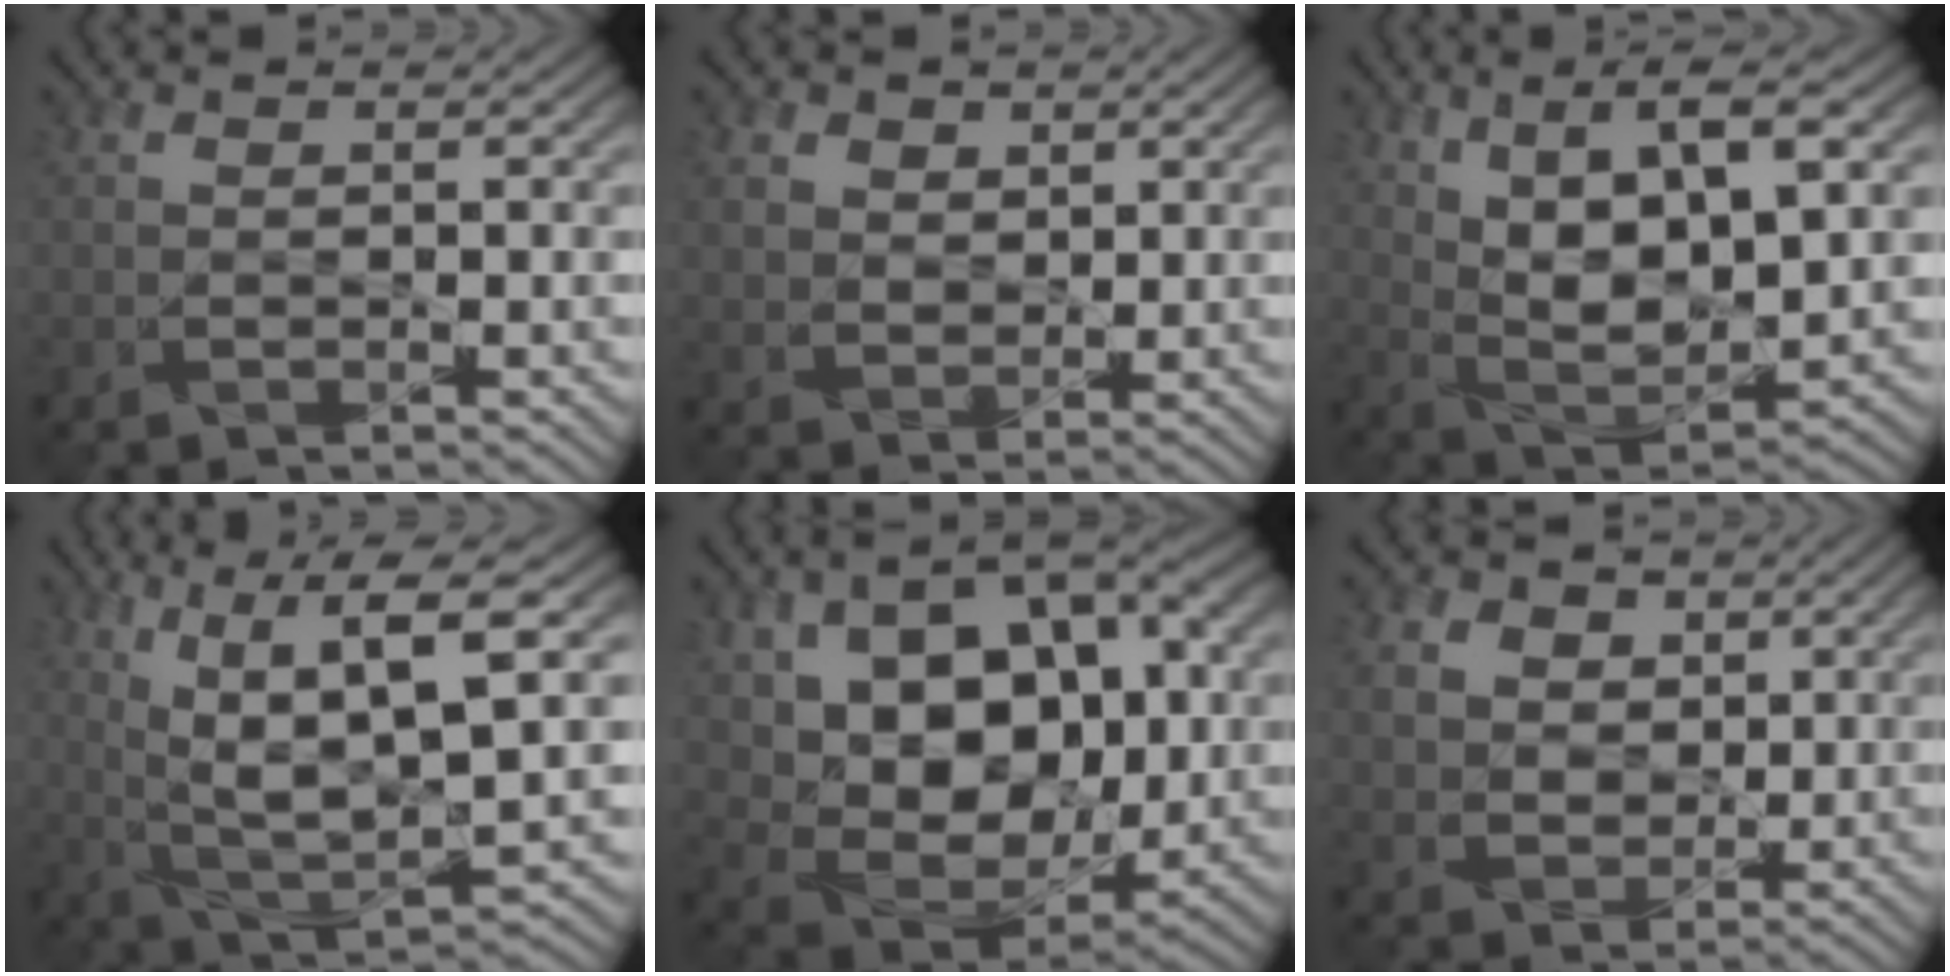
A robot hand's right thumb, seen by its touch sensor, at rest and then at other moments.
{"total": 4.1, "force": [2.1, 3.1, 1.8], "torque": [-0.064, -0.009, 0.041]}
{"total": 12.6, "force": [4.5, 5.4, 10.5], "torque": [-0.203, -0.006, 0.087]}
{"total": 13.4, "force": [4.0, 4.6, 11.9], "torque": [-0.238, 0.000, 0.076]}
{"total": 16.6, "force": [3.4, 11.2, 11.8], "torque": [-0.210, -0.007, 0.083]}
{"total": 8.0, "force": [3.2, 6.2, 3.9], "torque": [-0.133, 0.010, 0.065]}